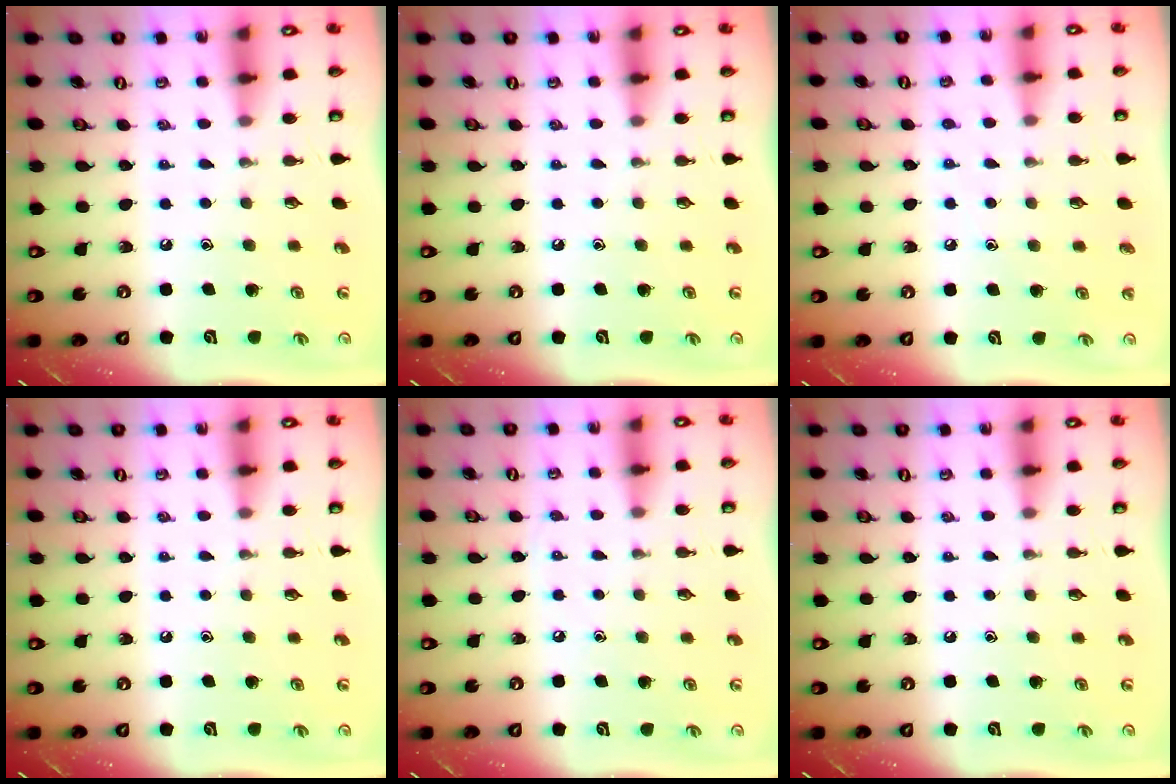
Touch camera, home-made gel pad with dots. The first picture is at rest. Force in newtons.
{"total": 0.0}
{"total": 4.2, "press": 4.2, "slide": 0.5}
{"total": 0.0}
{"total": 3.0, "press": 3.0, "slide": 0.4}
{"total": 0.0}